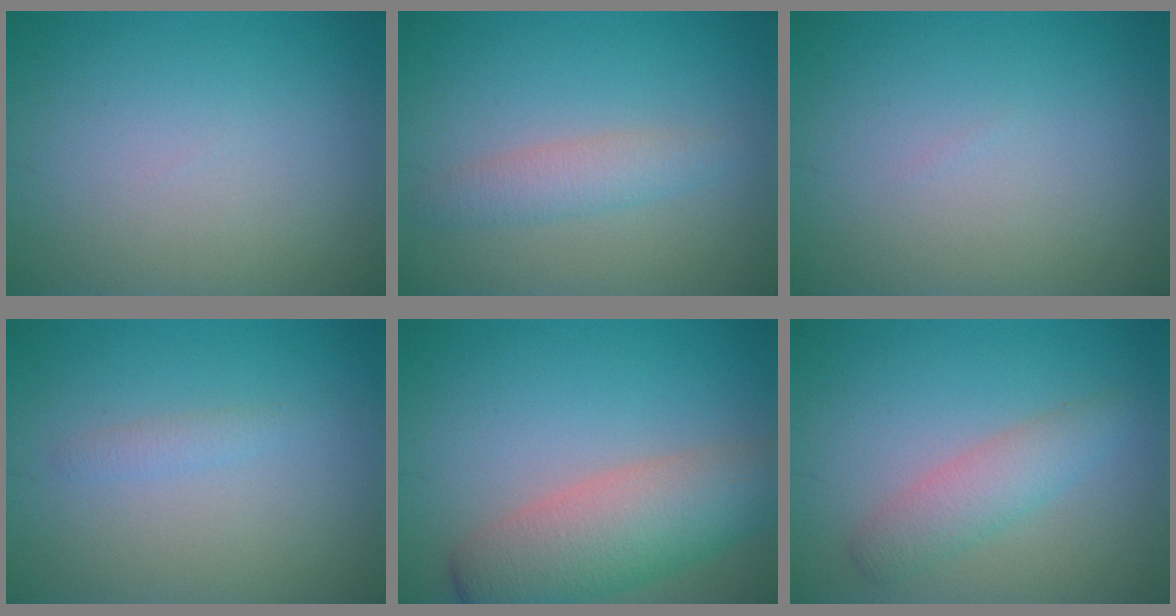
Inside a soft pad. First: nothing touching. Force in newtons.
{"total": 2.5, "press": 2.5, "slide": 0.2}
{"total": 0.0}
{"total": 1.0, "press": 0.9, "slide": 0.1}
{"total": 7.0, "press": 7.0, "slide": 0.3}
{"total": 2.9, "press": 2.9, "slide": 0.1}